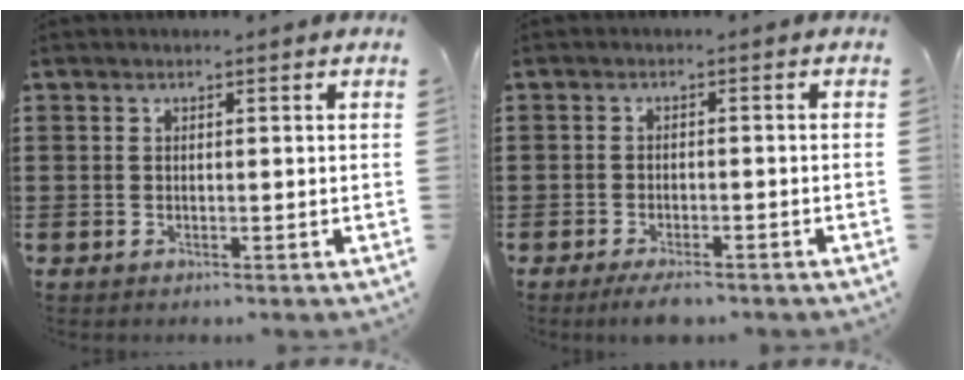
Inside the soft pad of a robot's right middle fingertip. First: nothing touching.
{"total": 2.2, "force": [-2.0, 0.3, 1.0], "torque": [-0.025, -0.003, -0.039]}